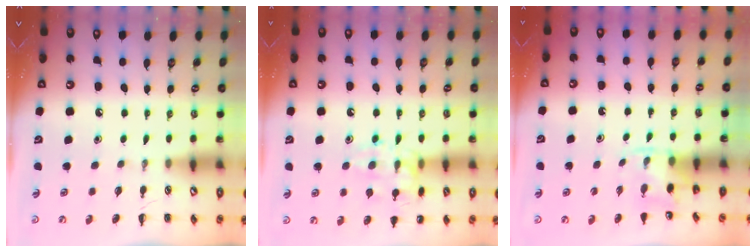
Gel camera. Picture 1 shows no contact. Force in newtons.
{"total": 14.6, "press": 14.6, "slide": 1.2}
{"total": 2.6, "press": 2.5, "slide": 0.9}